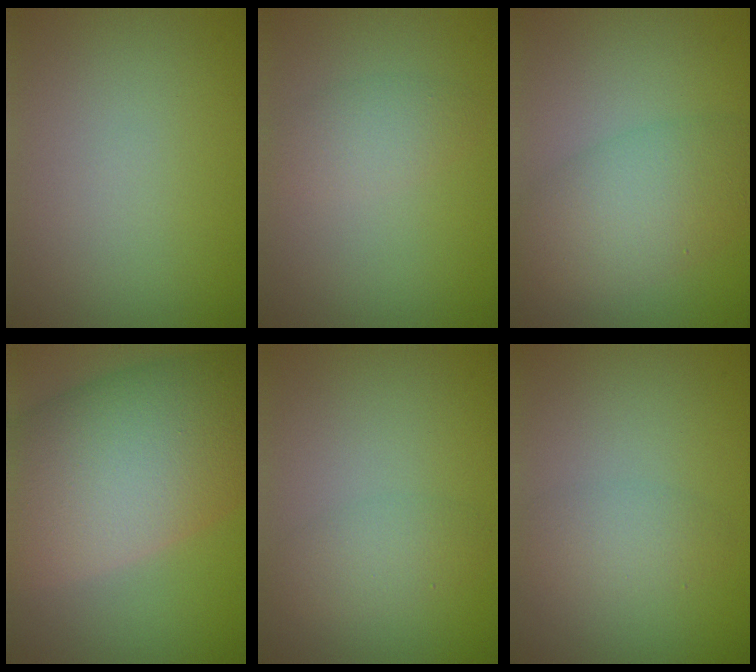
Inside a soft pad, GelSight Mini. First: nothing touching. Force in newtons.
{"total": 2.1, "press": 2.1, "slide": 0.1}
{"total": 6.0, "press": 6.0, "slide": 0.4}
{"total": 14.4, "press": 14.4, "slide": 0.6}
{"total": 2.0, "press": 2.0, "slide": 0.1}
{"total": 2.2, "press": 2.2, "slide": 0.0}